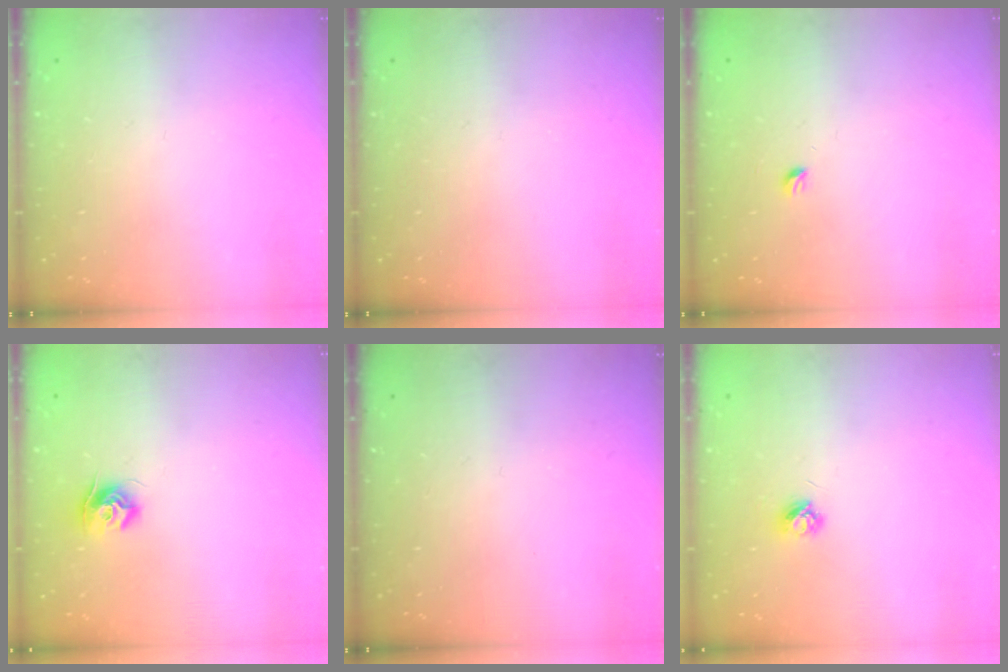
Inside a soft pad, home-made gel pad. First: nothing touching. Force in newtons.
{"total": 0.0}
{"total": 2.9, "press": 2.9, "slide": 0.4}
{"total": 8.8, "press": 8.8, "slide": 0.2}
{"total": 0.0}
{"total": 3.7, "press": 3.7, "slide": 0.4}